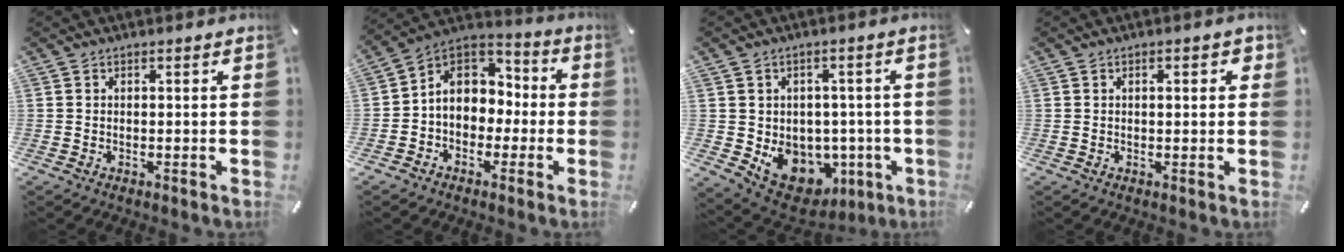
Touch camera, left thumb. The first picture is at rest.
{"total": 9.3, "force": [-0.1, 8.4, 4.0], "torque": [-0.088, 0.004, 0.002]}
{"total": 10.2, "force": [-2.3, 9.1, 3.9], "torque": [-0.041, -0.005, -0.022]}
{"total": 2.3, "force": [0.5, 1.1, 2.0], "torque": [-0.024, 0.001, 0.003]}